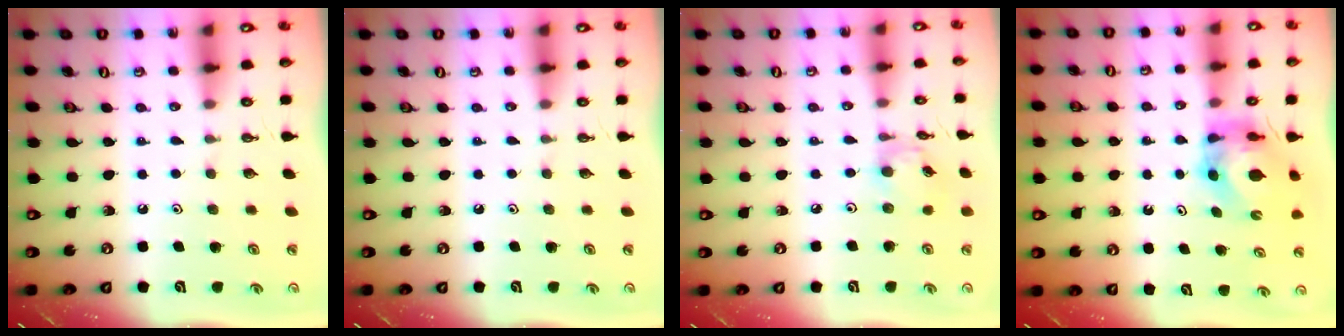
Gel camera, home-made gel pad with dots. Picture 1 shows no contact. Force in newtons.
{"total": 0.0}
{"total": 7.4, "press": 7.4, "slide": 0.4}
{"total": 9.6, "press": 9.6, "slide": 0.7}